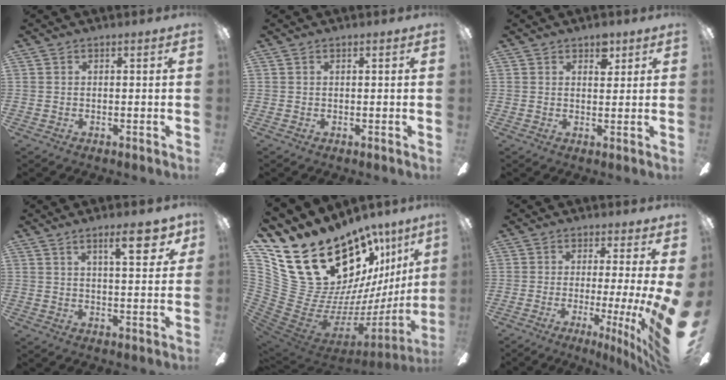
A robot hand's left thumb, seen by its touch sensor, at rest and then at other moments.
{"total": 0.0}
{"total": 4.4, "force": [2.9, 2.5, 2.2], "torque": [-0.009, -0.015, 0.046]}
{"total": 9.7, "force": [5.5, 3.0, 7.4], "torque": [-0.089, -0.025, 0.081]}
{"total": 27.4, "force": [16.1, 16.3, 15.0], "torque": [-0.222, -0.156, 0.367]}
{"total": 9.5, "force": [-0.5, -0.1, 9.5], "torque": [-0.134, -0.036, -0.001]}